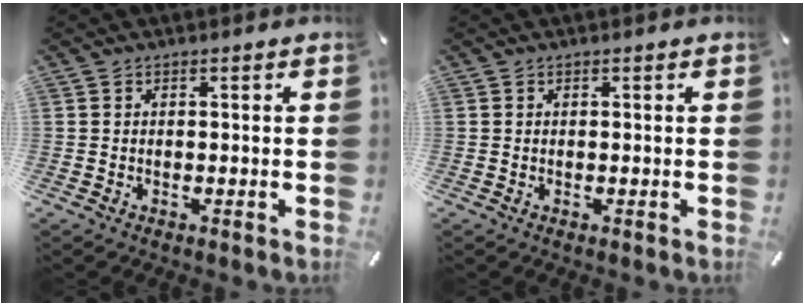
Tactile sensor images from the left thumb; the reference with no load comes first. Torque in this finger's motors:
{"motor_torque": [0.00, 0.00, 0.00, 0.00, 0.00]}